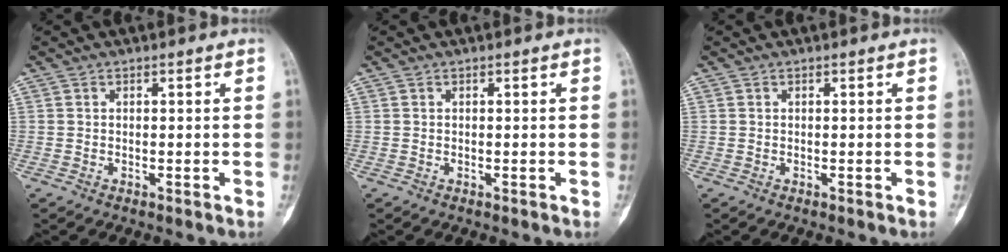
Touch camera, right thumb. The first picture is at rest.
{"total": 0.0}
{"total": 0.0}